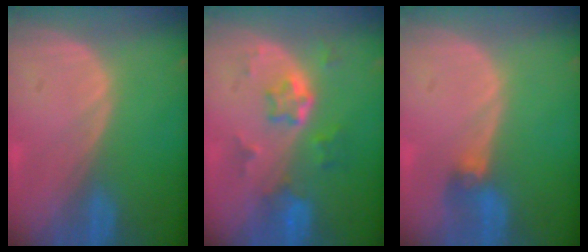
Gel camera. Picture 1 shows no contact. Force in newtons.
{"total": 5.8, "press": 5.2, "slide": 2.5}
{"total": 2.8, "press": 2.6, "slide": 1.1}